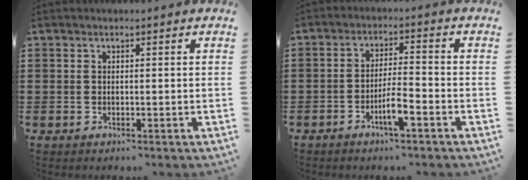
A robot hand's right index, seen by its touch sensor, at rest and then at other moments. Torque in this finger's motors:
{"motor_torque": [0.81, -0.51, 0.31, 0.08]}